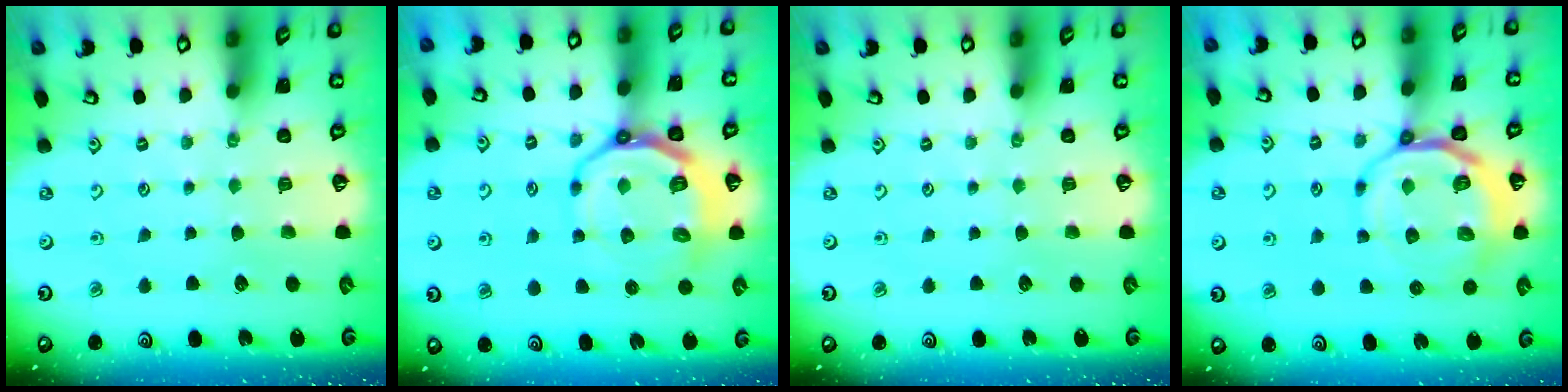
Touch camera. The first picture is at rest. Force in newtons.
{"total": 12.5, "press": 12.1, "slide": 3.0}
{"total": 0.0}
{"total": 11.2, "press": 10.9, "slide": 2.3}